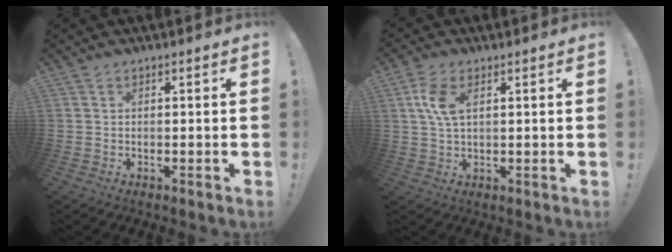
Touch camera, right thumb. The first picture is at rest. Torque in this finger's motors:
{"motor_torque": [0.06, 0.07, 0.66, -0.12, 0.05]}